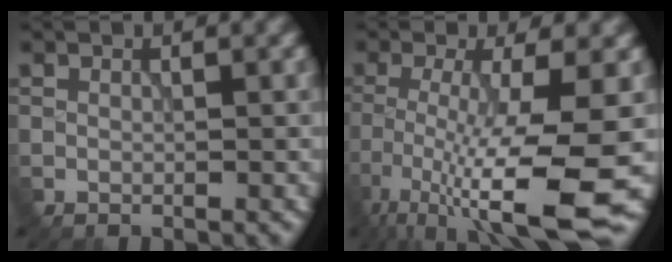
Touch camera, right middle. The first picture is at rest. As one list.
[{"total": 9.7, "force": [-4.5, 1.6, 8.5], "torque": [-0.153, -0.012, -0.081]}]